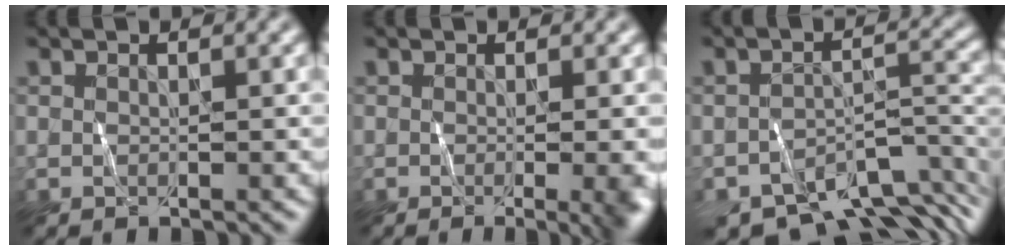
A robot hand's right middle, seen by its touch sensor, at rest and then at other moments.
{"total": 4.4, "force": [-0.7, 1.6, 4.0], "torque": [-0.026, -0.003, -0.009]}
{"total": 8.6, "force": [-6.3, 3.2, 4.8], "torque": [-0.054, -0.009, -0.091]}